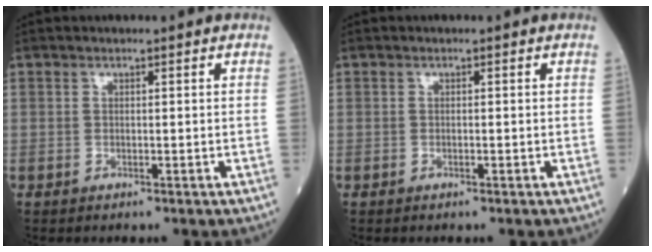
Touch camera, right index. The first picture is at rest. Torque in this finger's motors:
{"motor_torque": [0.09, -0.12, 0.06, -0.01]}